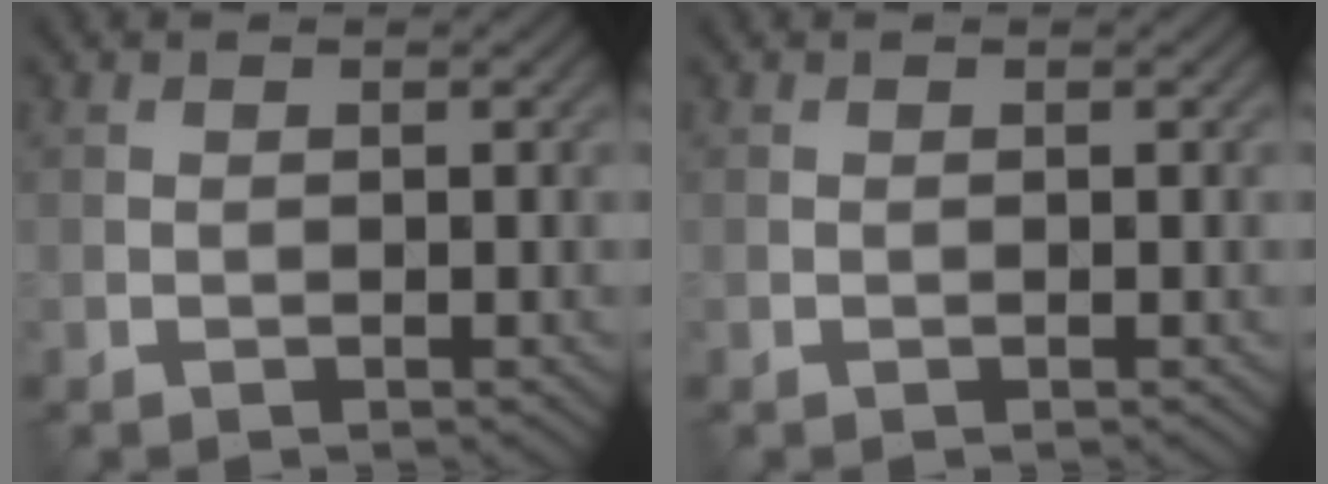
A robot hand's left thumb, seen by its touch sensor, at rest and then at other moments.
{"total": 0.0}